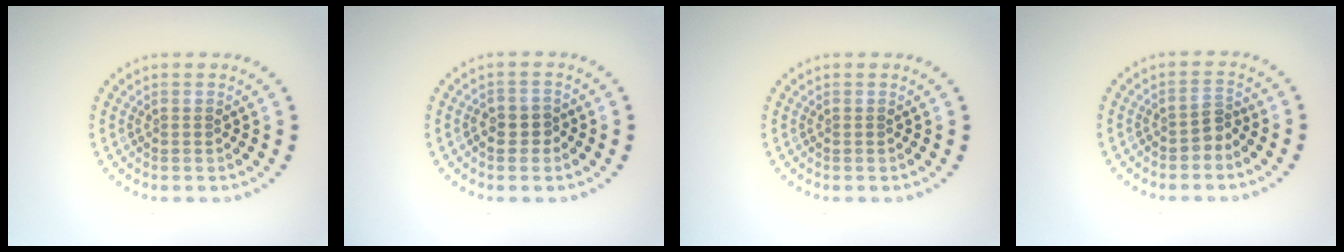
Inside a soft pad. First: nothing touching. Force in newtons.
{"total": 1.6, "press": 1.4, "slide": 0.8}
{"total": 0.0}
{"total": 1.5, "press": 1.2, "slide": 0.9}